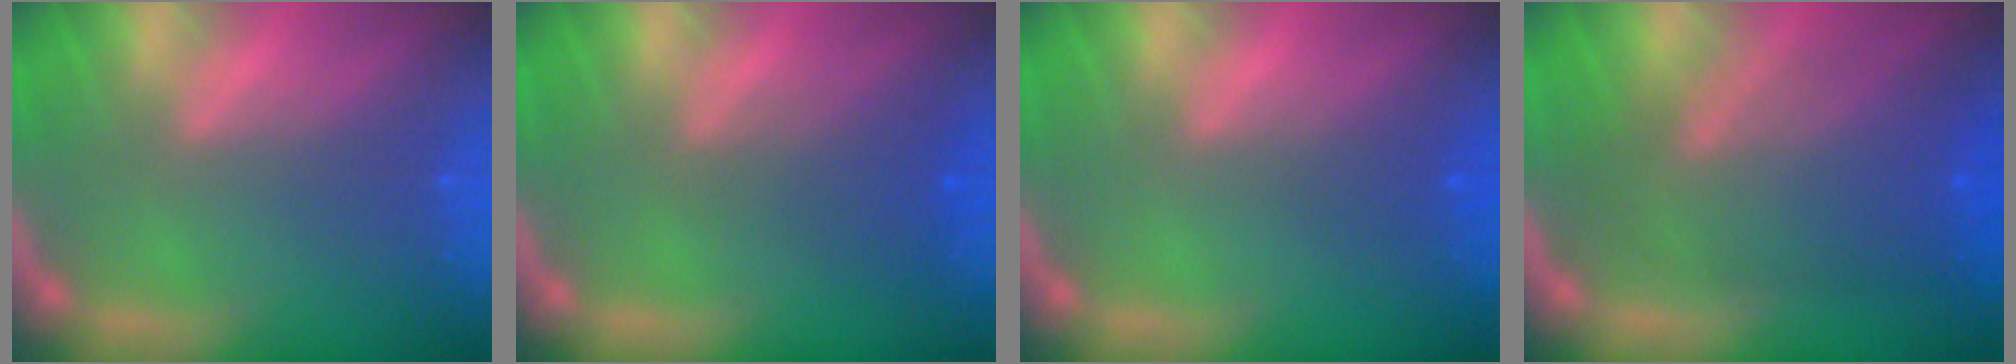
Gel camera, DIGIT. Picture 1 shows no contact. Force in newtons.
{"total": 2.4}
{"total": 0.9}
{"total": 8.1}